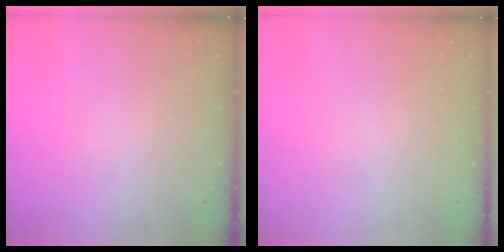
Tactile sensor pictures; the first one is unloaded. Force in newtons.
{"total": 0.0}